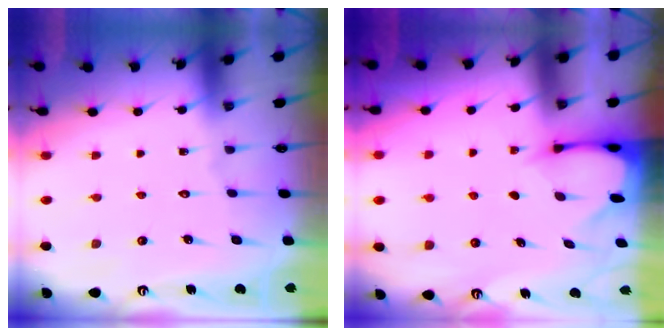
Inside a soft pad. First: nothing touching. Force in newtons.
{"total": 2.4, "press": 2.4, "slide": 0.3}